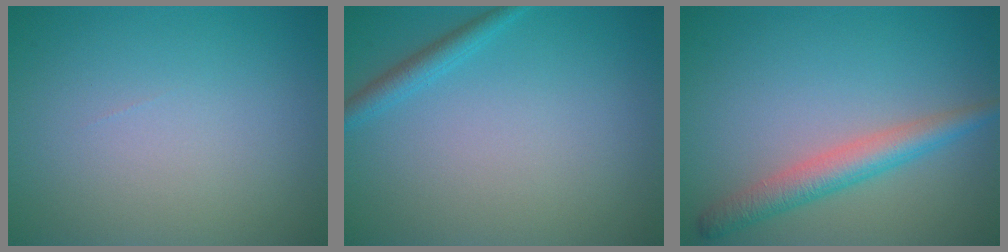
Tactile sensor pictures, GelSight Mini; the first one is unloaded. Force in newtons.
{"total": 1.6, "press": 1.6, "slide": 0.1}
{"total": 3.6, "press": 3.5, "slide": 0.3}